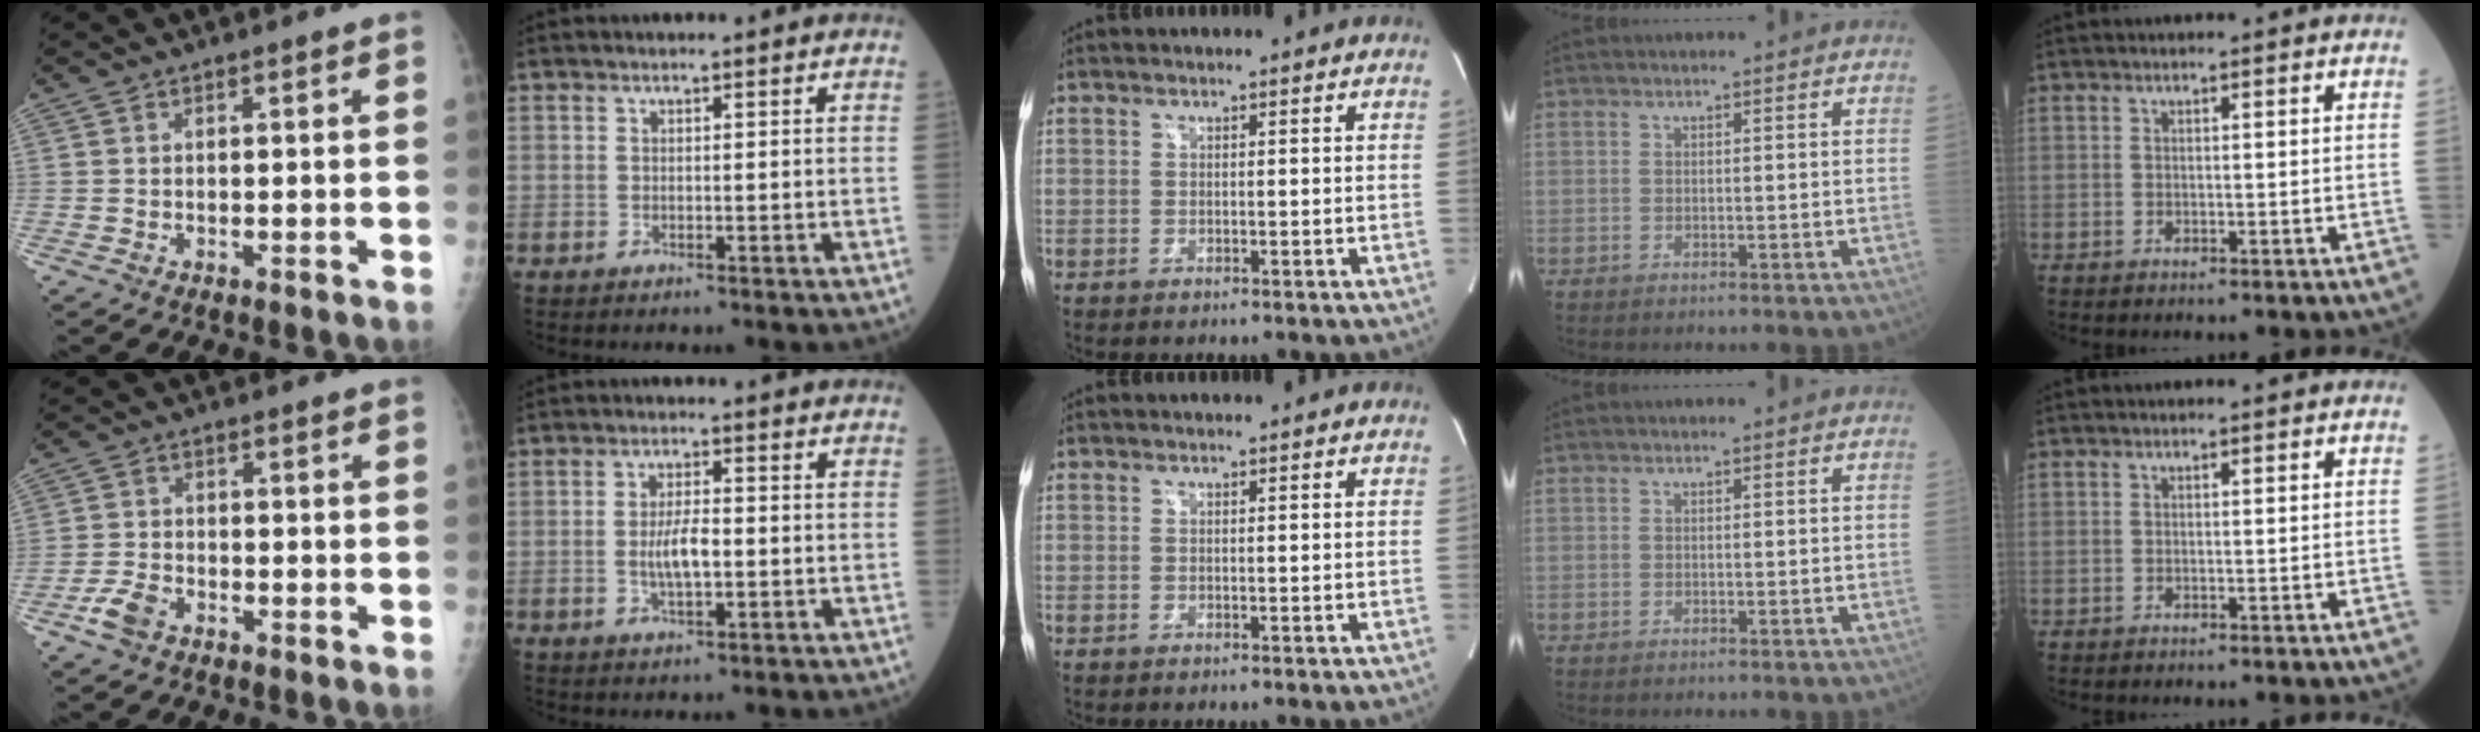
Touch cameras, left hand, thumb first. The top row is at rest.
{"thumb": {"total": 4.5, "force": [-2.8, 2.5, 2.4], "torque": [-0.053, 0.011, -0.053]}, "index": {"total": 5.0, "force": [-0.7, 1.4, 4.7], "torque": [-0.099, 0.001, -0.012]}}